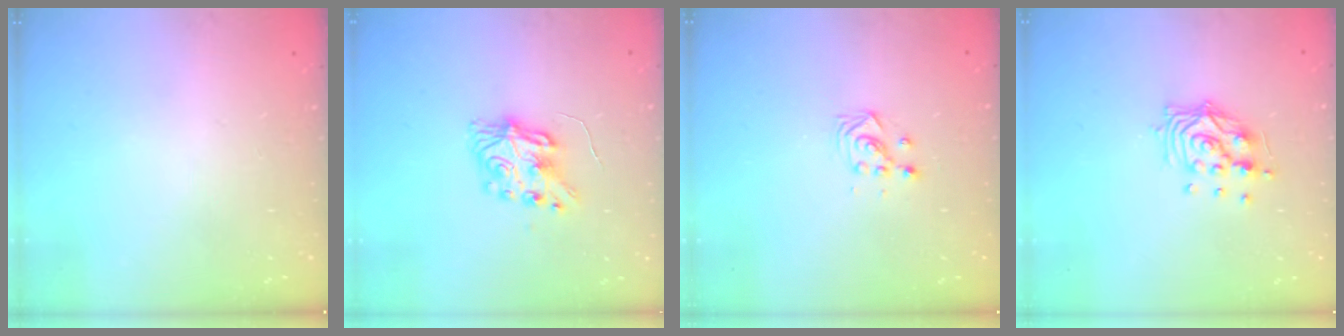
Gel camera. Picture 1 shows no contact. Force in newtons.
{"total": 8.3, "press": 8.3, "slide": 0.4}
{"total": 2.9, "press": 2.9, "slide": 0.3}
{"total": 10.8, "press": 10.7, "slide": 1.1}